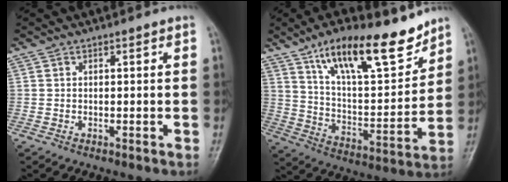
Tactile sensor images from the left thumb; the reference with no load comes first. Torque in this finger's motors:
{"motor_torque": [0.25, 0.26, 1.47, -1.30, 0.17]}